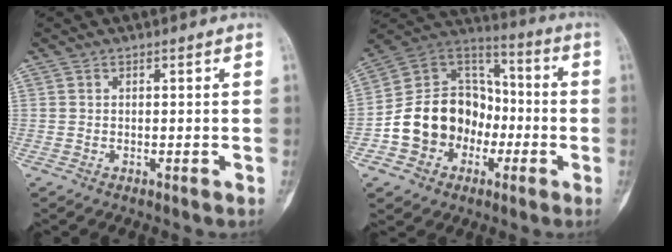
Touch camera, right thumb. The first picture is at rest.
{"total": 17.2, "force": [-4.6, 14.3, 8.4], "torque": [-0.104, 0.068, -0.079]}